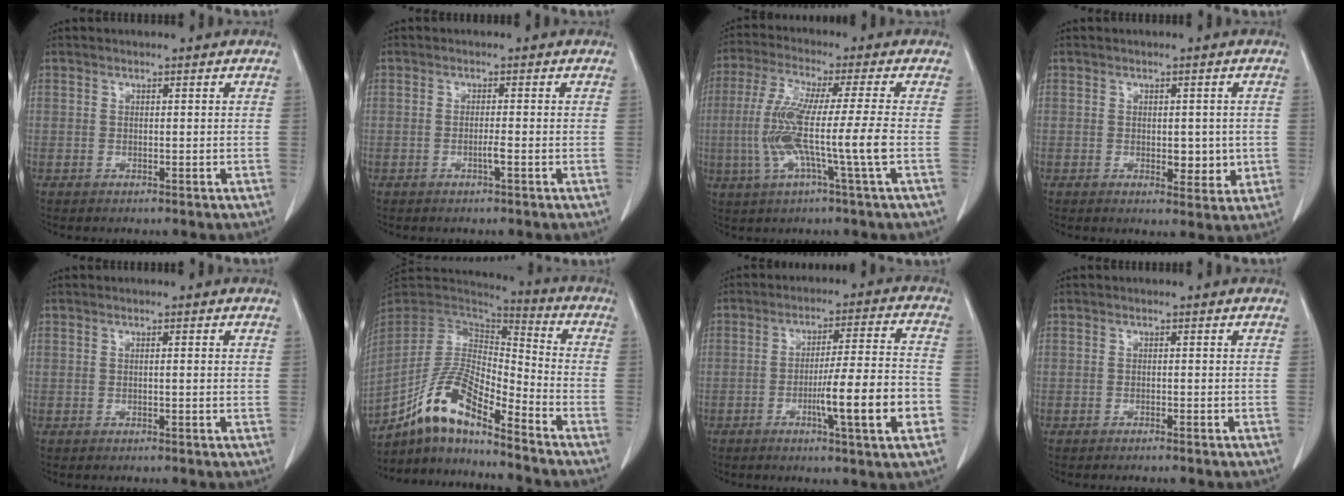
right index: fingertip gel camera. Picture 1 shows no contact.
{"total": 1.3, "force": [-0.6, -0.2, 1.2], "torque": [-0.025, -0.001, -0.010]}
{"total": 11.5, "force": [-2.0, -1.2, 11.2], "torque": [-0.228, -0.009, -0.043]}
{"total": 4.2, "force": [-0.4, 2.2, 3.6], "torque": [-0.040, -0.005, 0.002]}
{"total": 1.0, "force": [0.2, 0.1, 1.0], "torque": [-0.019, 0.002, 0.002]}
{"total": 14.0, "force": [-9.8, 2.6, 9.7], "torque": [-0.196, 0.008, -0.183]}
{"total": 12.3, "force": [-4.0, -0.1, 11.7], "torque": [-0.182, -0.006, -0.065]}
{"total": 0.9, "force": [-0.8, -0.1, 0.5], "torque": [-0.009, 0.001, -0.011]}